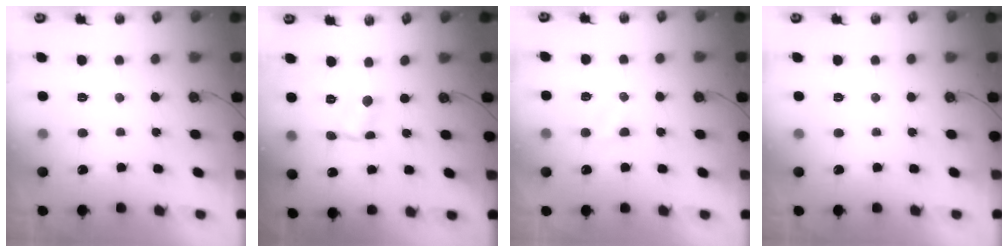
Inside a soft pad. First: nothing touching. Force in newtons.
{"total": 1.1, "press": 1.0, "slide": 0.2}
{"total": 3.0, "press": 3.0, "slide": 0.3}
{"total": 0.0}